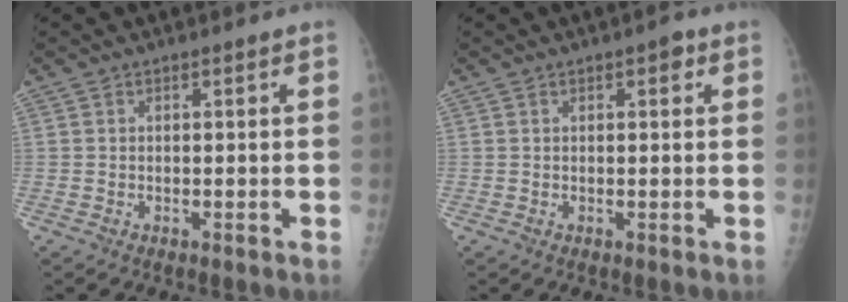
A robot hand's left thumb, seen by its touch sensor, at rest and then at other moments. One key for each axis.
{"total": 1.9, "fx": 0.9, "fy": 0.8, "fz": 1.5, "tx": -0.016, "ty": 0.000, "tz": 0.010}